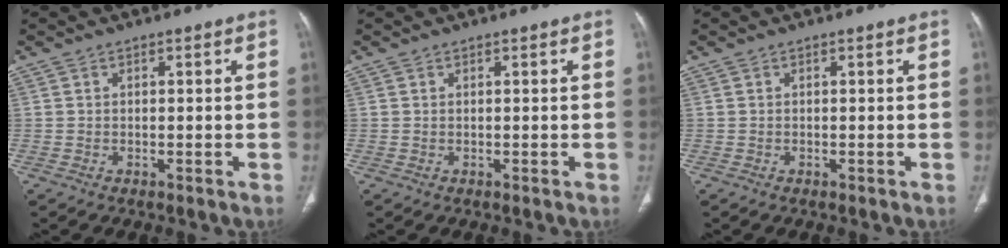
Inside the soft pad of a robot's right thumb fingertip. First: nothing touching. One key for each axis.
{"total": 0.0}
{"total": 0.0}